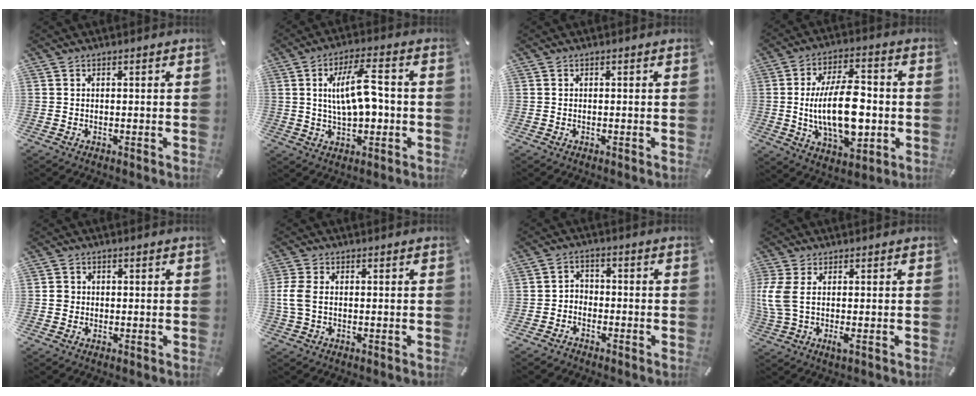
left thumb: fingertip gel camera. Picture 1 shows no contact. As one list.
[{"total": 11.8, "force": [0.8, 5.3, 10.6], "torque": [-0.185, 0.008, 0.012]}, {"total": 0.0}, {"total": 18.4, "force": [-1.4, 9.5, 15.7], "torque": [-0.293, -0.005, -0.026]}, {"total": 1.9, "force": [-0.1, 1.8, 0.6], "torque": [-0.011, 0.005, -0.005]}, {"total": 4.7, "force": [-0.1, 2.6, 3.9], "torque": [-0.089, 0.000, -0.004]}, {"total": 3.7, "force": [-2.7, 2.5, 0.6], "torque": [-0.009, 0.019, -0.054]}, {"total": 6.3, "force": [0.0, 1.9, 6.0], "torque": [-0.141, -0.020, -0.001]}]